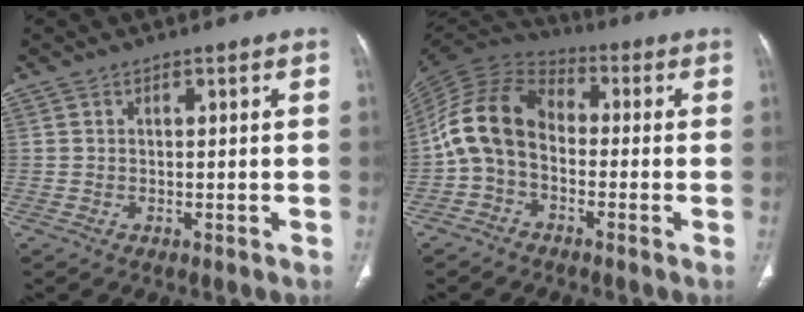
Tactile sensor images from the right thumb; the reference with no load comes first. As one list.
[{"total": 12.0, "force": [-1.9, 8.4, 8.4], "torque": [-0.157, 0.042, -0.053]}]